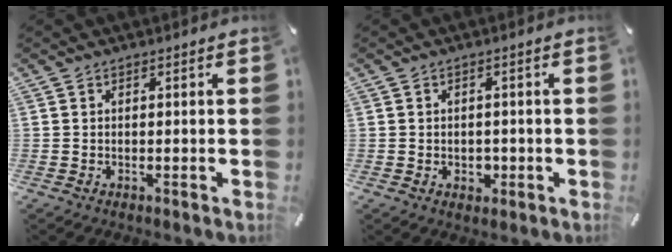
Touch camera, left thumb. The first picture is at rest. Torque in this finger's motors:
{"motor_torque": [-0.11, -0.16, 0.02, 0.01, 0.04]}